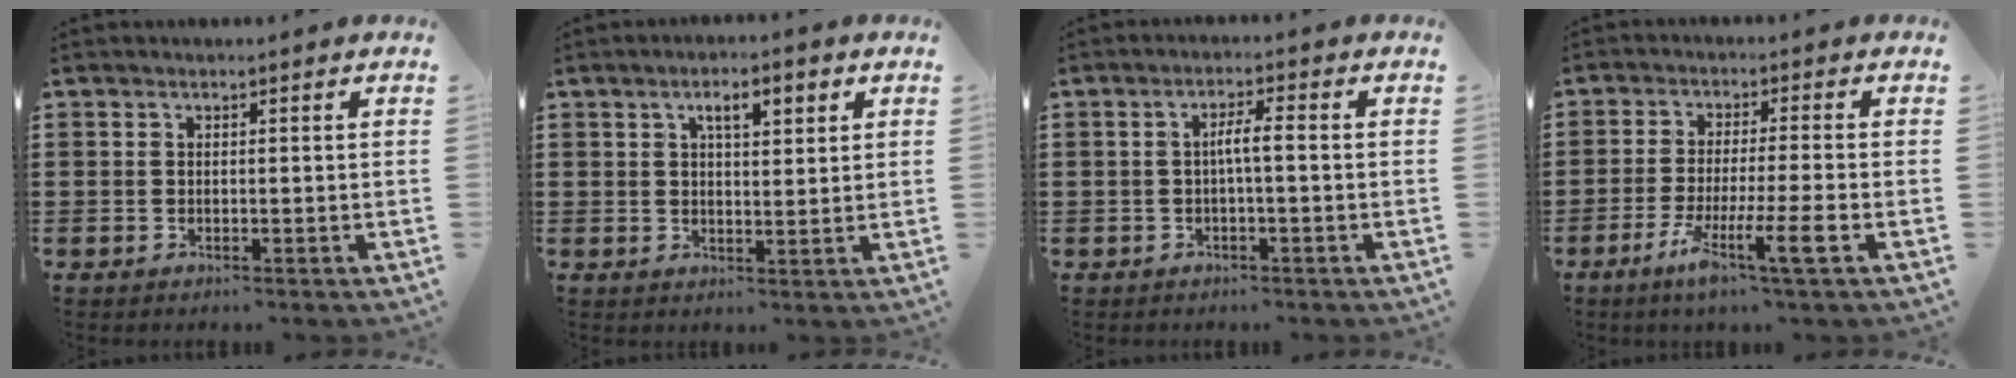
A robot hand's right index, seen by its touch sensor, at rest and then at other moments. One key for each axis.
{"total": 4.0, "fx": 1.8, "fy": 1.1, "fz": 3.3, "tx": -0.062, "ty": 0.003, "tz": 0.027}
{"total": 2.8, "fx": -0.4, "fy": 0.2, "fz": 2.8, "tx": -0.052, "ty": 0.000, "tz": -0.010}
{"total": 7.5, "fx": -3.7, "fy": -0.1, "fz": 6.6, "tx": -0.128, "ty": -0.020, "tz": -0.068}